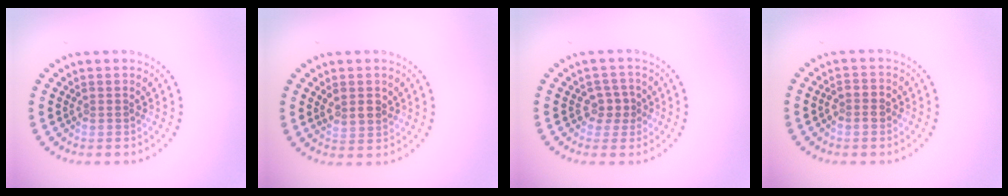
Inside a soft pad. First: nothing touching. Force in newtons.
{"total": 2.0, "press": 1.9, "slide": 0.8}
{"total": 1.9, "press": 1.7, "slide": 0.8}
{"total": 1.6, "press": 1.5, "slide": 0.6}